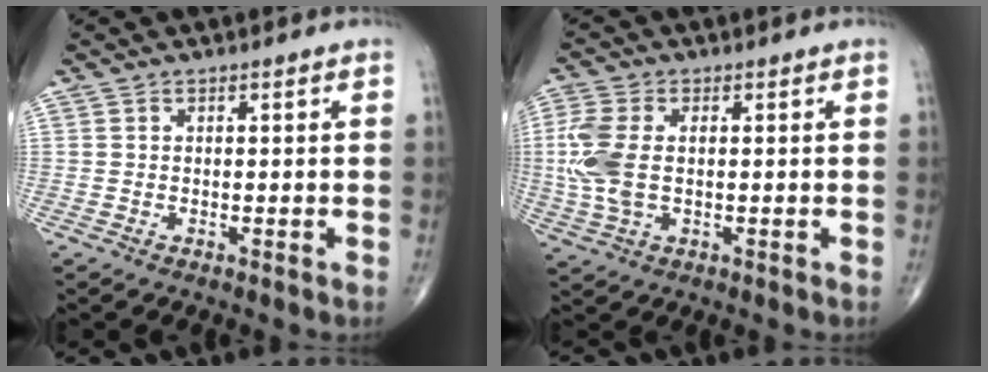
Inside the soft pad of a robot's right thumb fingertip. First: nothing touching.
{"total": 9.2, "force": [0.2, 5.3, 7.5], "torque": [-0.195, 0.005, 0.003]}